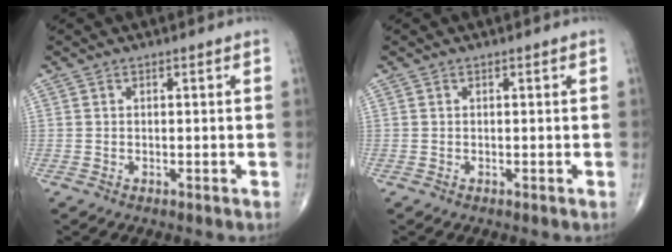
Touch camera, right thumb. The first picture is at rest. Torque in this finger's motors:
{"motor_torque": [-0.11, 0.02, 0.10, 0.10, 0.00]}